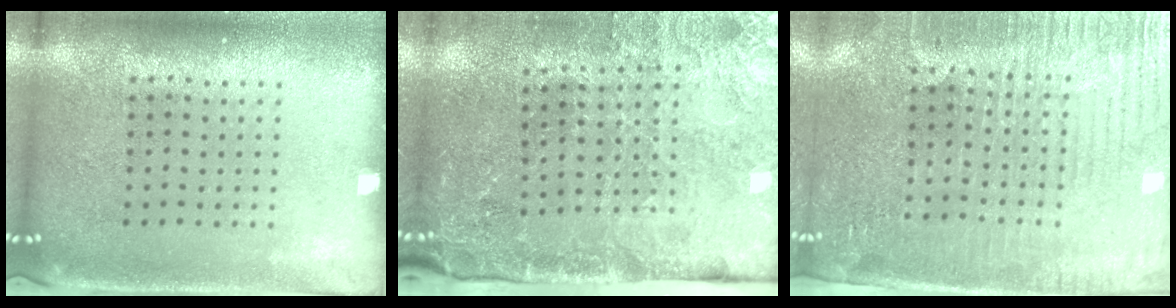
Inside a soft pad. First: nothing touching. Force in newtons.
{"total": 3.3, "press": 3.2, "slide": 0.7}
{"total": 3.5, "press": 3.3, "slide": 1.2}